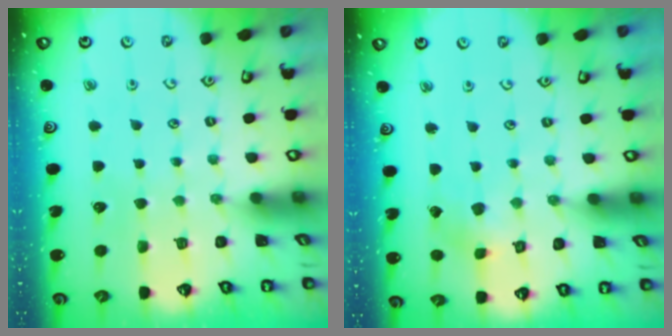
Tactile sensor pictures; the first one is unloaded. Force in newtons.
{"total": 2.6, "press": 2.6, "slide": 0.3}